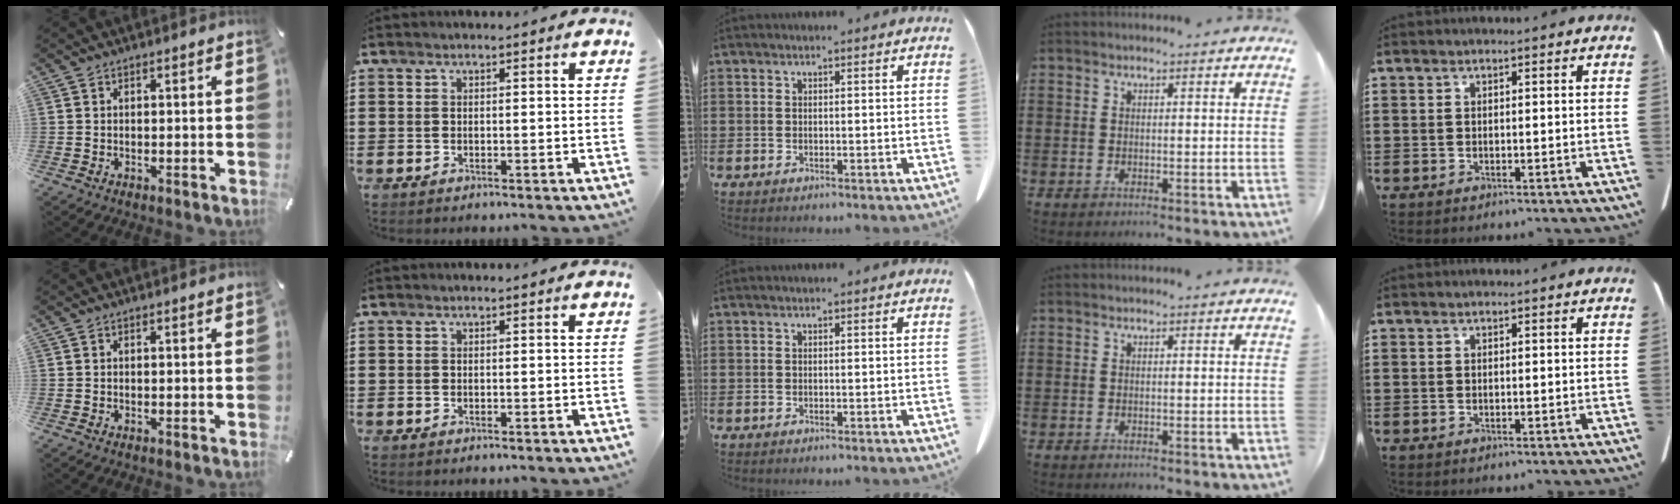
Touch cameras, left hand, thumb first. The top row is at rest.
{}